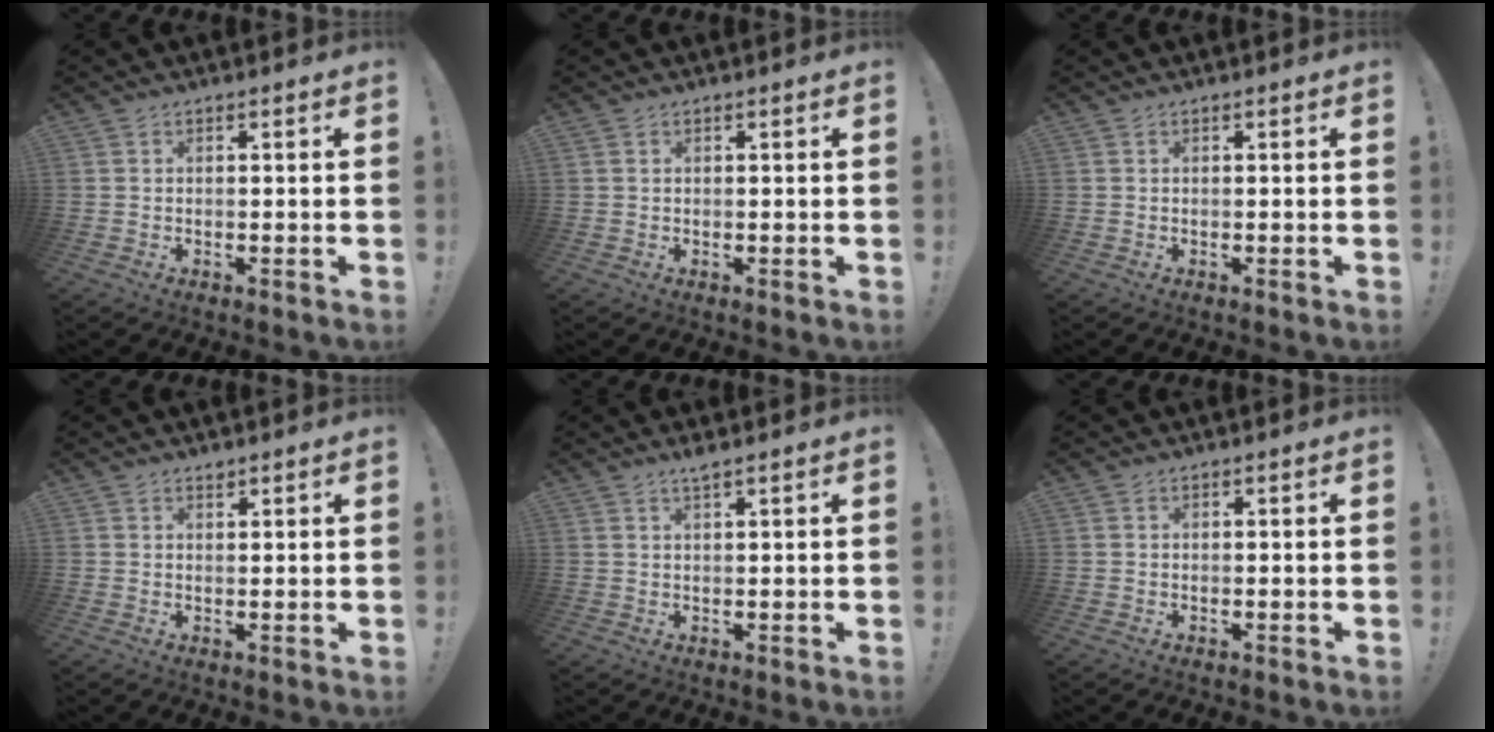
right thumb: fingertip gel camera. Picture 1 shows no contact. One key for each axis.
{"total": 0.0}
{"total": 0.0}
{"total": 1.1, "fx": 1.0, "fy": 0.5, "fz": 0.0, "tx": 0.008, "ty": -0.007, "tz": 0.018}
{"total": 1.6, "fx": 1.3, "fy": -0.3, "fz": 0.7, "tx": -0.010, "ty": -0.009, "tz": 0.022}
{"total": 0.0}